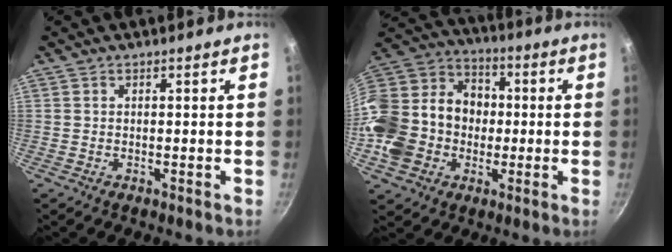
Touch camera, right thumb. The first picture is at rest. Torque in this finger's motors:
{"motor_torque": [2.53, 2.34, 1.42, -0.54, 0.18]}